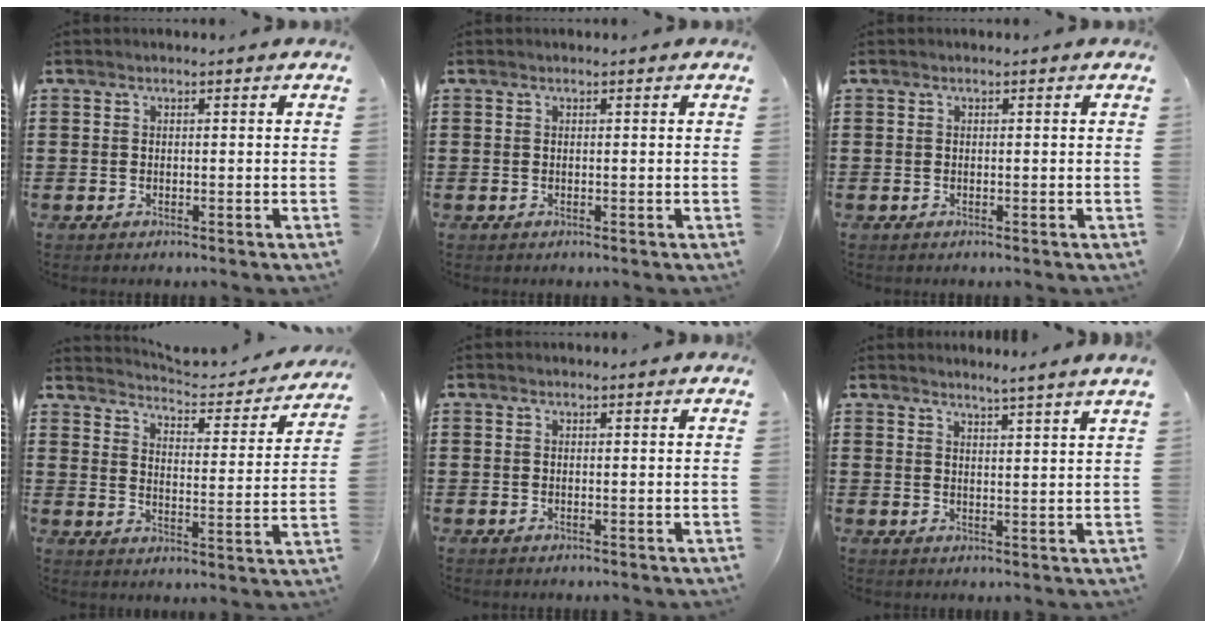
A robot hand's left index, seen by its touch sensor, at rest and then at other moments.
{"total": 0.0}
{"total": 0.0}
{"total": 4.1, "force": [4.0, 0.0, 0.9], "torque": [-0.034, -0.037, 0.061]}
{"total": 0.0}
{"total": 3.1, "force": [2.8, -1.1, 0.6], "torque": [-0.017, -0.013, 0.050]}